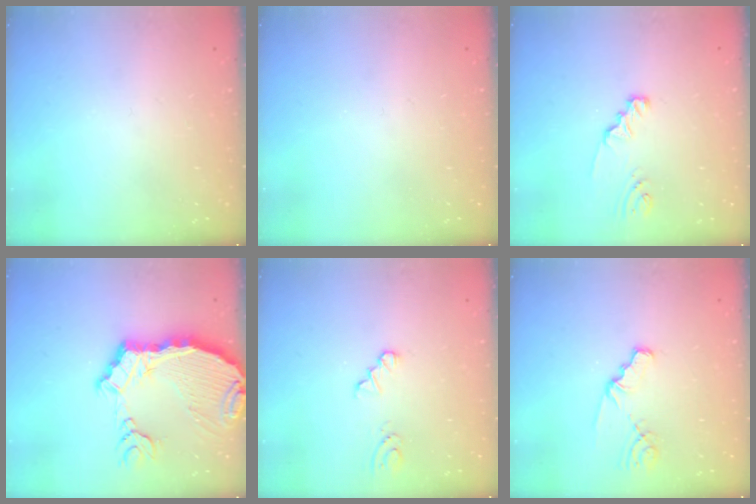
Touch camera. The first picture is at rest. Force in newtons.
{"total": 0.0}
{"total": 2.1, "press": 2.1, "slide": 0.2}
{"total": 14.1, "press": 13.9, "slide": 1.7}
{"total": 1.4, "press": 1.4, "slide": 0.2}
{"total": 2.2, "press": 2.2, "slide": 0.4}